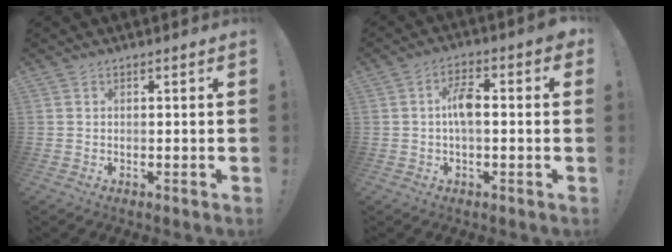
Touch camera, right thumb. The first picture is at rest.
{"total": 7.6, "force": [-0.2, 3.4, 6.8], "torque": [-0.114, 0.009, -0.007]}